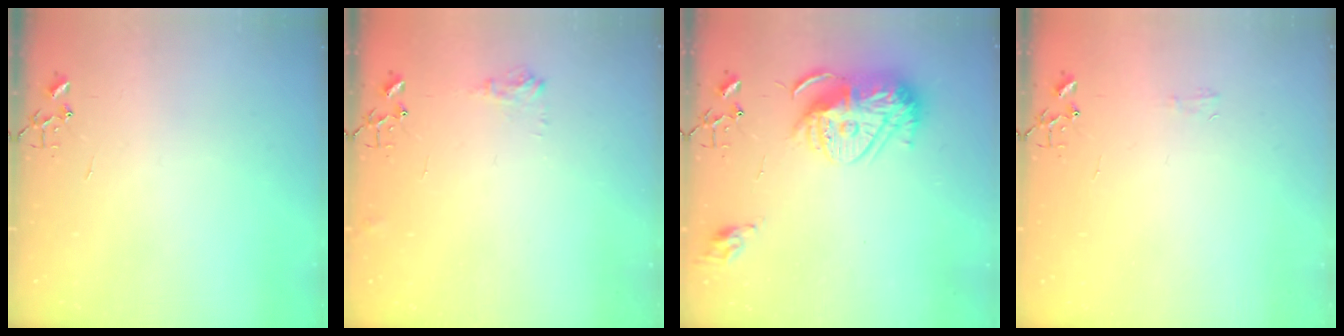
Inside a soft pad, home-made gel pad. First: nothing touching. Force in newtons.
{"total": 6.4, "press": 6.3, "slide": 0.8}
{"total": 15.1, "press": 15.0, "slide": 1.2}
{"total": 4.6, "press": 4.5, "slide": 0.5}